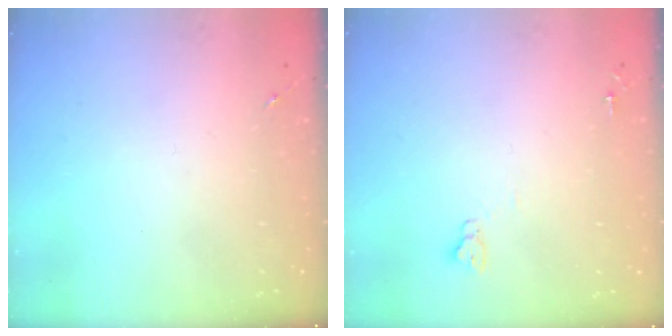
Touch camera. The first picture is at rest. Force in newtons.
{"total": 3.8, "press": 3.8, "slide": 0.3}